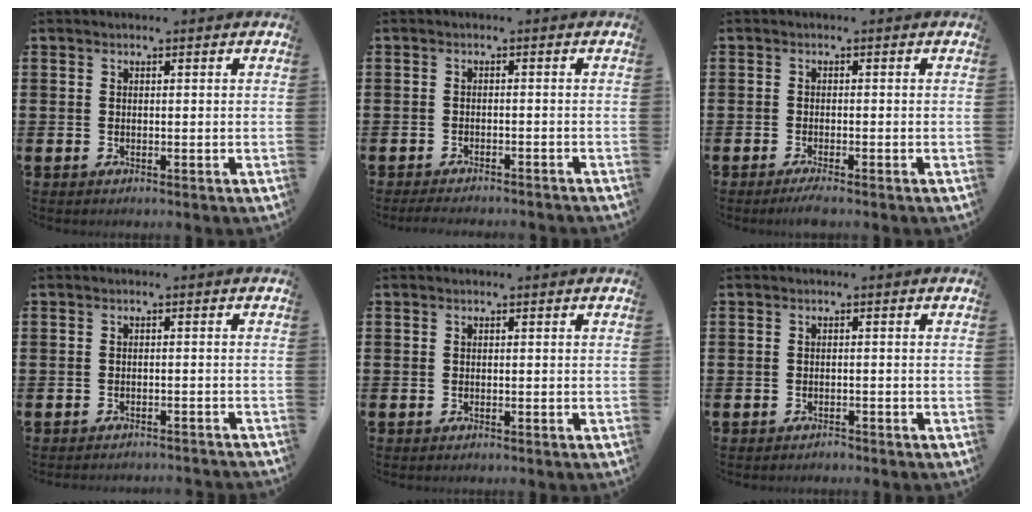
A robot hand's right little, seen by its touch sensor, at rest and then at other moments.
{"total": 1.5, "force": [-1.5, 0.0, 0.4], "torque": [-0.009, 0.002, -0.030]}
{"total": 1.4, "force": [-1.0, 0.1, 1.0], "torque": [-0.017, -0.001, -0.018]}
{"total": 1.1, "force": [-1.1, -0.1, -0.1], "torque": [0.000, 0.003, -0.023]}
{"total": 0.0}
{"total": 0.6, "force": [-0.6, 0.1, -0.1], "torque": [-0.002, 0.000, -0.012]}